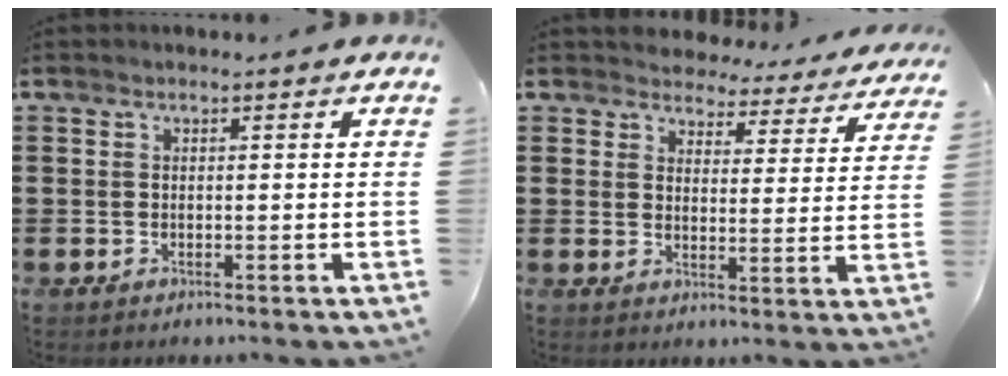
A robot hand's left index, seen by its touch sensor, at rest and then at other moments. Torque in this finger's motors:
{"motor_torque": [2.14, 0.00, 0.28, 0.00]}